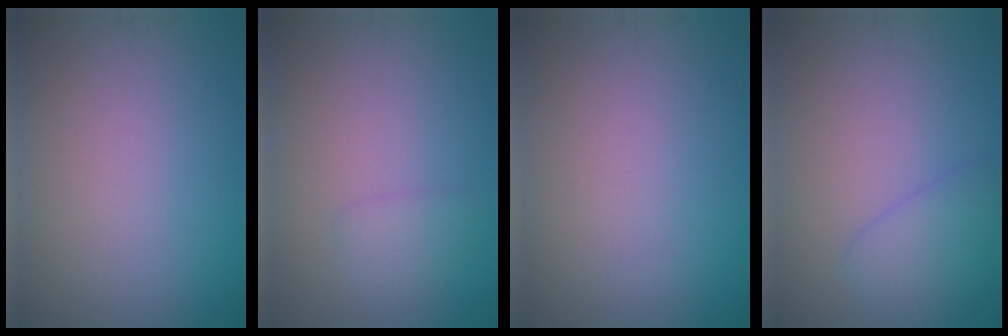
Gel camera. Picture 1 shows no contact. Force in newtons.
{"total": 1.4, "press": 1.4, "slide": 0.1}
{"total": 0.0}
{"total": 2.4, "press": 2.4, "slide": 0.1}